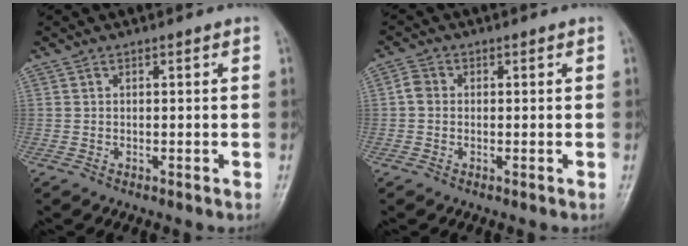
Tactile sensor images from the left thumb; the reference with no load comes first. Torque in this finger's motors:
{"motor_torque": [0.13, 0.09, 0.41, 0.23, 0.00]}